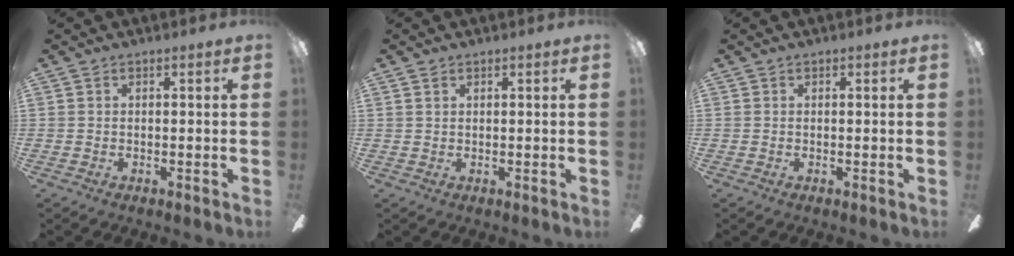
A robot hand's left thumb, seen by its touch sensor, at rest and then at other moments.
{"total": 1.1, "force": [0.7, 0.7, 0.4], "torque": [-0.010, 0.003, 0.012]}
{"total": 0.0}